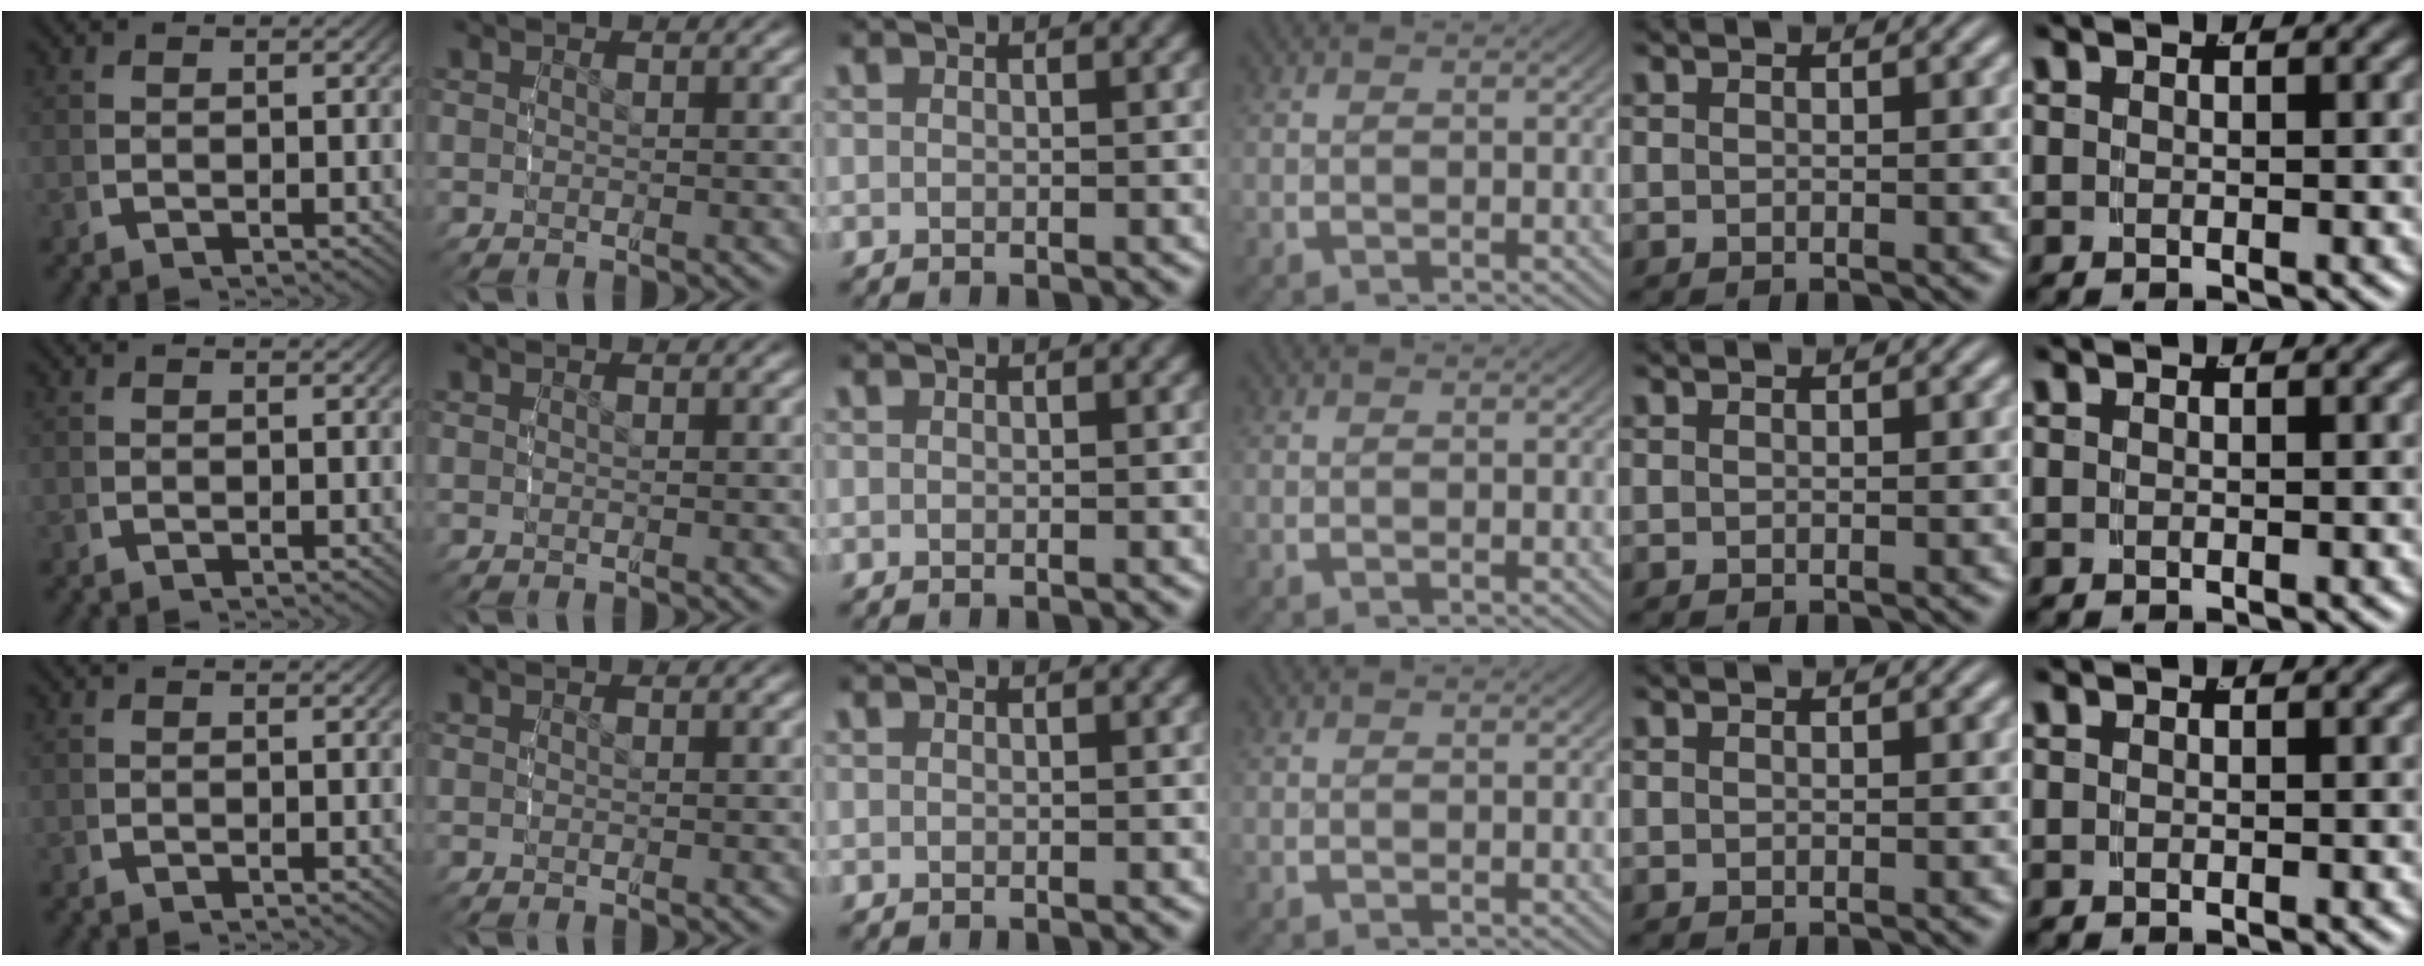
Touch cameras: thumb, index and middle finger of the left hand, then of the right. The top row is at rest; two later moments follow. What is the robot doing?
{"motion": "reach", "object": "shirt"}